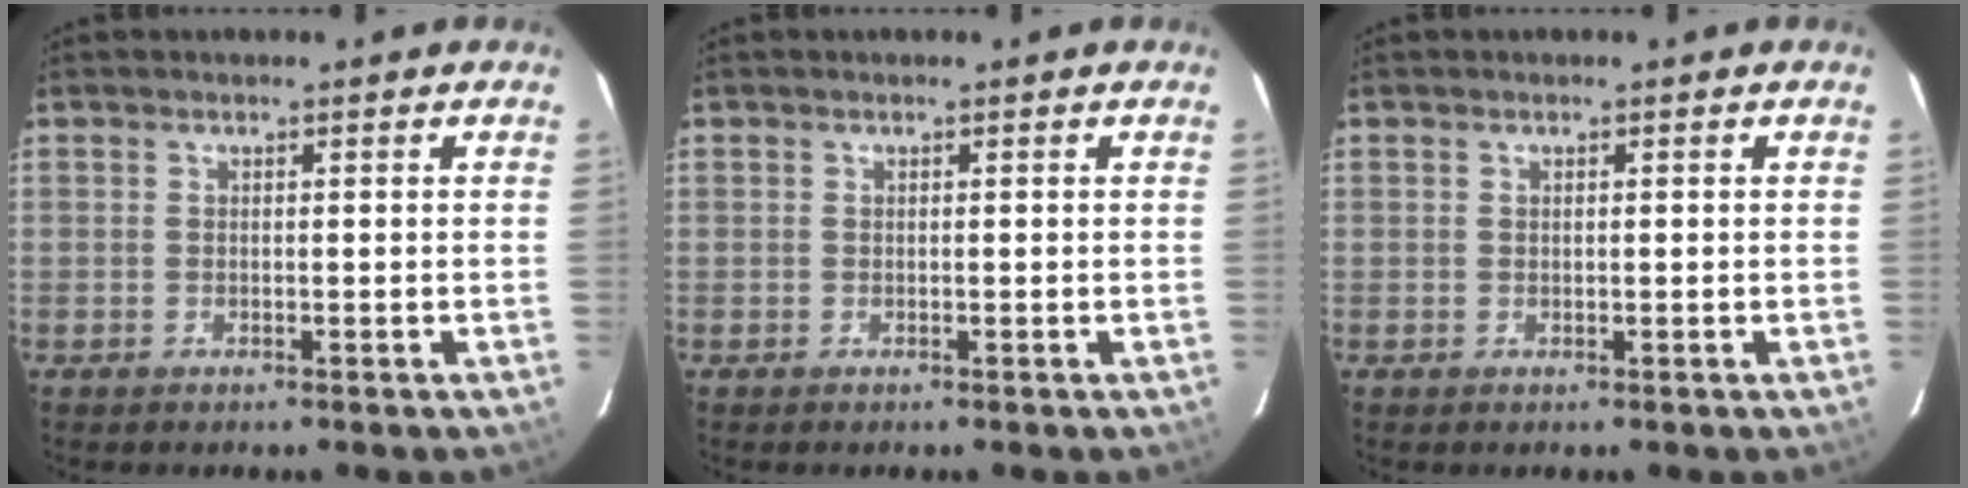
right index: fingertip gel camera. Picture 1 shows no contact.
{"total": 0.0}
{"total": 0.0}